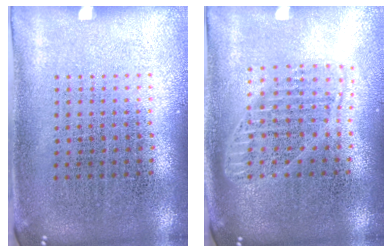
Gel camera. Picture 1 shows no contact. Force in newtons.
{"total": 1.8, "press": 1.5, "slide": 0.9}